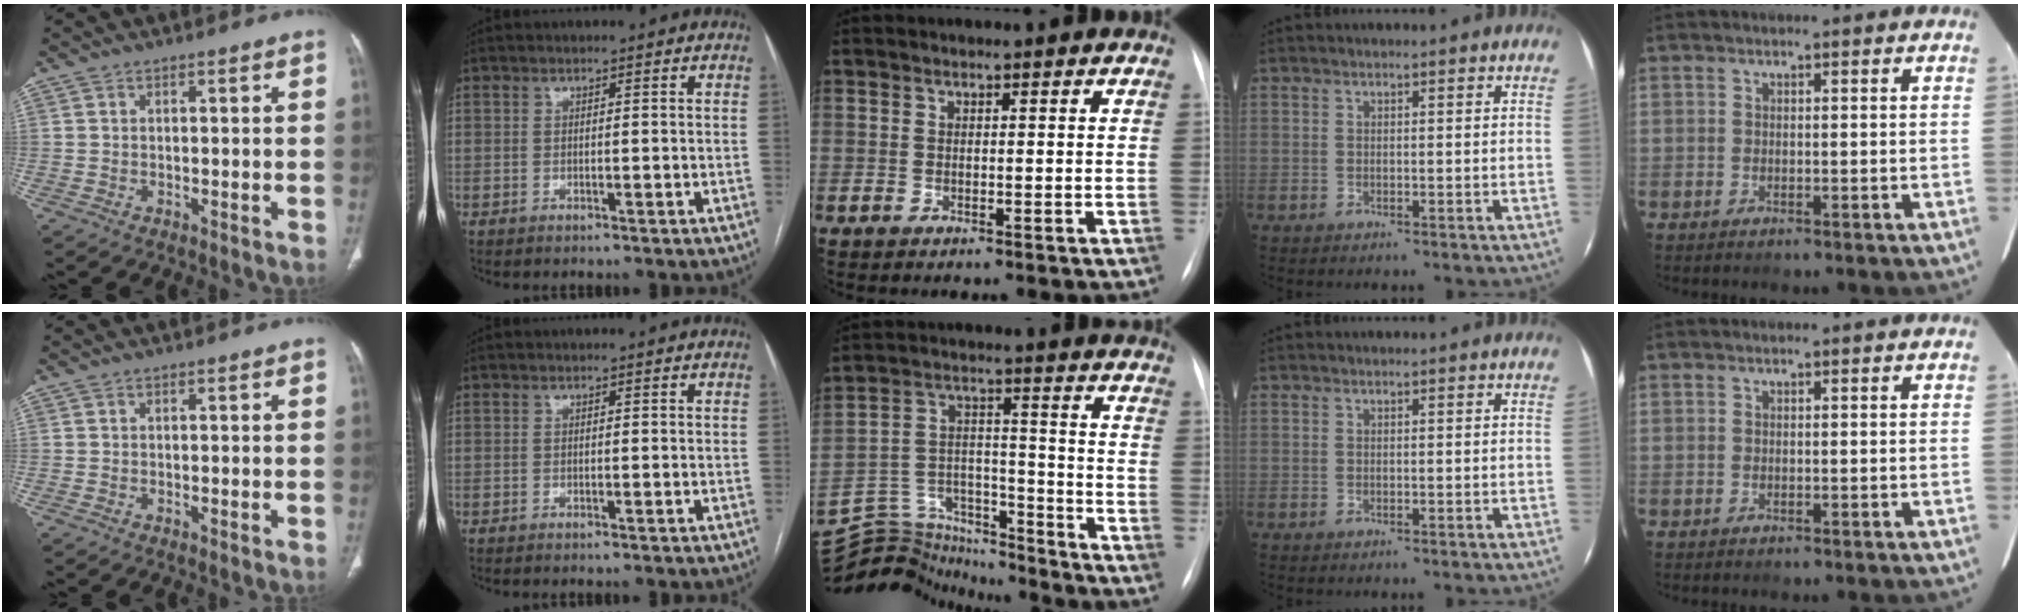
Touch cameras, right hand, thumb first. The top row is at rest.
{"middle": {"total": 15.3, "force": [-15.1, 2.5, 0.8], "torque": [-0.019, 0.045, -0.249]}}